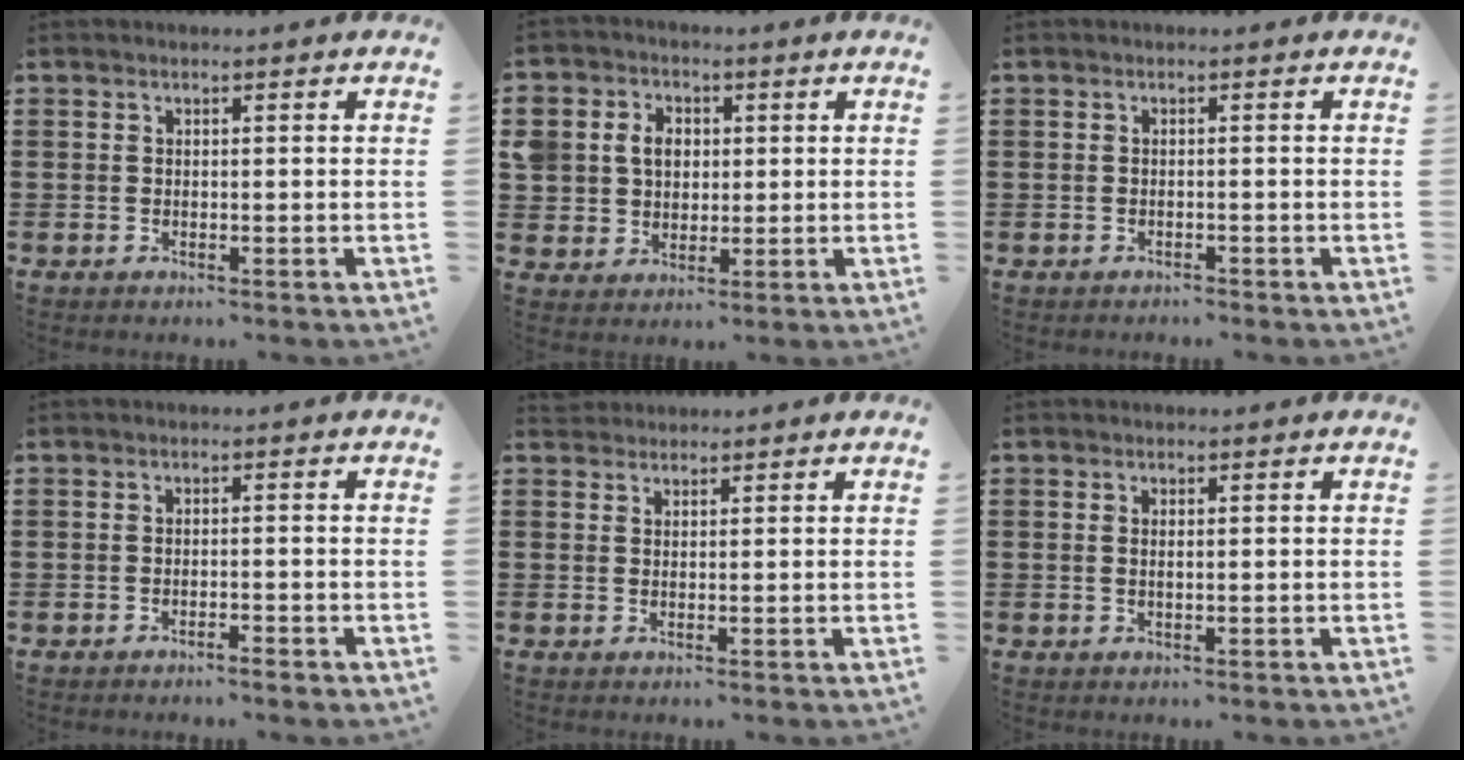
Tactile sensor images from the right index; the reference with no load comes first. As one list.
[{"total": 6.0, "force": [1.1, 5.3, 2.5], "torque": [-0.077, 0.017, 0.017]}, {"total": 0.7, "force": [-0.6, 0.2, -0.1], "torque": [0.001, 0.001, -0.014]}, {"total": 1.2, "force": [-1.1, 0.0, 0.5], "torque": [-0.011, -0.002, -0.021]}, {"total": 1.8, "force": [1.7, 0.6, -0.3], "torque": [0.001, 0.006, 0.035]}, {"total": 0.7, "force": [0.1, 0.2, 0.7], "torque": [-0.014, 0.000, 0.002]}]